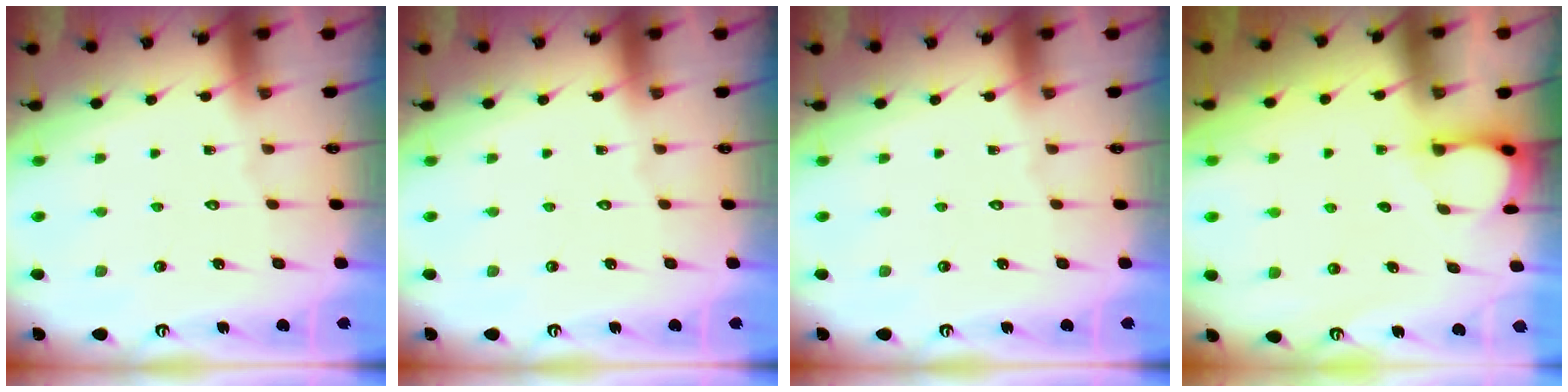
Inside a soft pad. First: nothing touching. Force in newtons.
{"total": 0.0}
{"total": 0.0}
{"total": 3.0, "press": 3.0, "slide": 0.3}